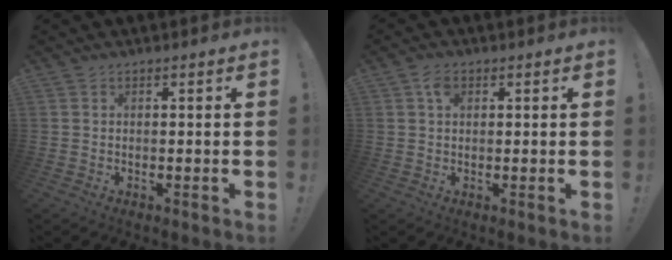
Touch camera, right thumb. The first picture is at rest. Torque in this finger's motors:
{"motor_torque": [0.22, 0.97, 0.19, -0.19, 0.00]}